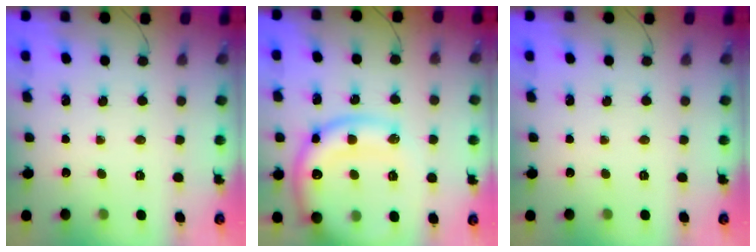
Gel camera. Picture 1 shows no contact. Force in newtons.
{"total": 18.5, "press": 18.3, "slide": 2.3}
{"total": 0.0}